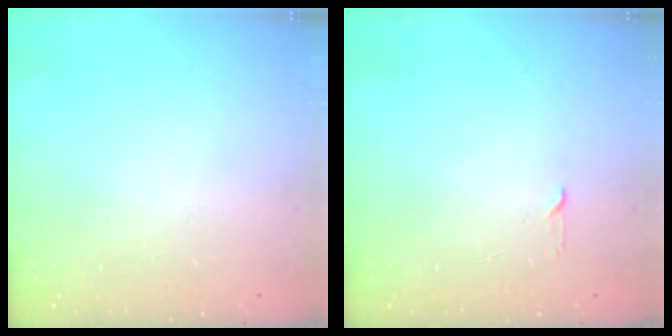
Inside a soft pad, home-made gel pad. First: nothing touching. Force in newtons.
{"total": 2.3, "press": 2.2, "slide": 0.3}